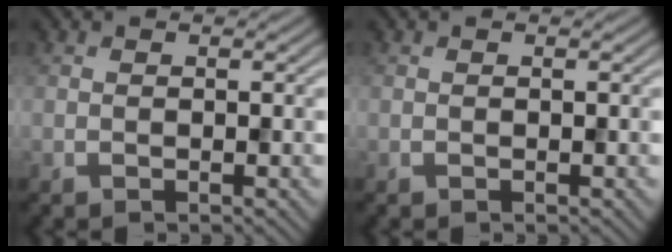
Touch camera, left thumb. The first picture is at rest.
{"total": 0.0}